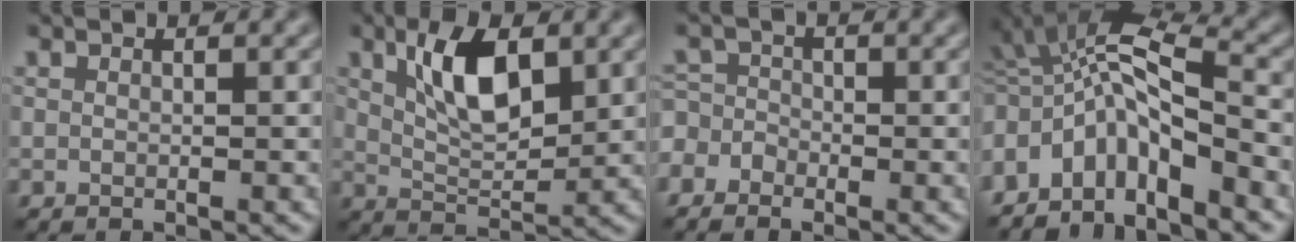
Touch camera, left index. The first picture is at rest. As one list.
[{"total": 5.8, "force": [1.9, 2.7, 4.7], "torque": [-0.090, 0.003, 0.035]}, {"total": 2.5, "force": [-1.7, 1.8, 0.6], "torque": [-0.008, 0.010, -0.034]}, {"total": 8.0, "force": [-3.3, 3.2, 6.6], "torque": [-0.127, 0.015, -0.077]}]